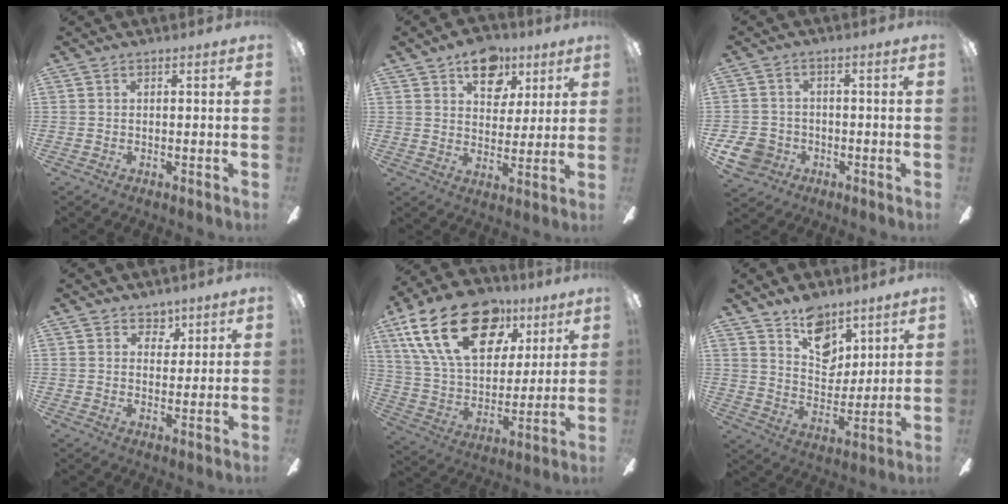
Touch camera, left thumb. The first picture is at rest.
{"total": 11.1, "force": [6.5, 7.5, 5.0], "torque": [-0.058, -0.024, 0.114]}
{"total": 7.3, "force": [-3.1, 6.1, 2.6], "torque": [-0.066, 0.023, -0.061]}
{"total": 4.4, "force": [3.1, 3.1, 0.8], "torque": [-0.004, -0.014, 0.053]}
{"total": 26.1, "force": [12.9, 15.4, 16.7], "torque": [-0.292, -0.055, 0.230]}
{"total": 12.2, "force": [8.4, 7.7, 4.4], "torque": [-0.056, -0.051, 0.157]}